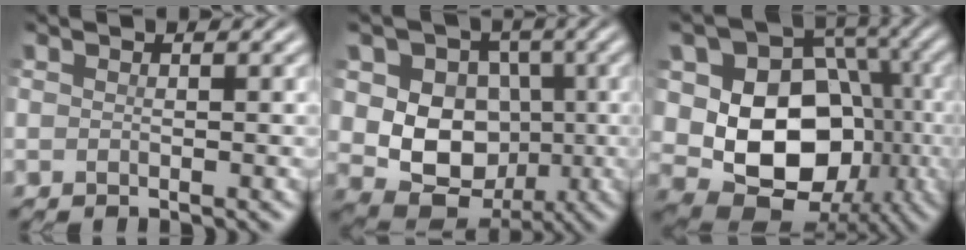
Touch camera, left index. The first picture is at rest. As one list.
[{"total": 8.9, "force": [0.0, 7.2, 5.2], "torque": [-0.081, -0.002, -0.012]}, {"total": 12.8, "force": [-0.8, 9.9, 8.2], "torque": [-0.130, -0.010, -0.017]}]